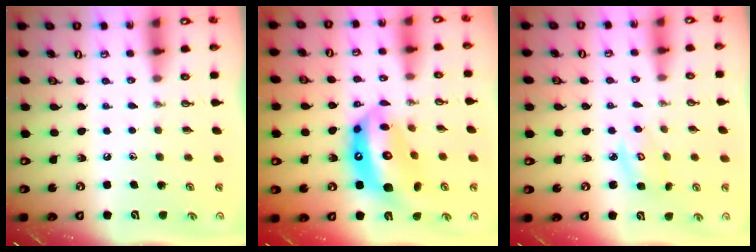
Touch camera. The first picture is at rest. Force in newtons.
{"total": 17.6, "press": 17.4, "slide": 2.2}
{"total": 3.8, "press": 3.8, "slide": 0.3}